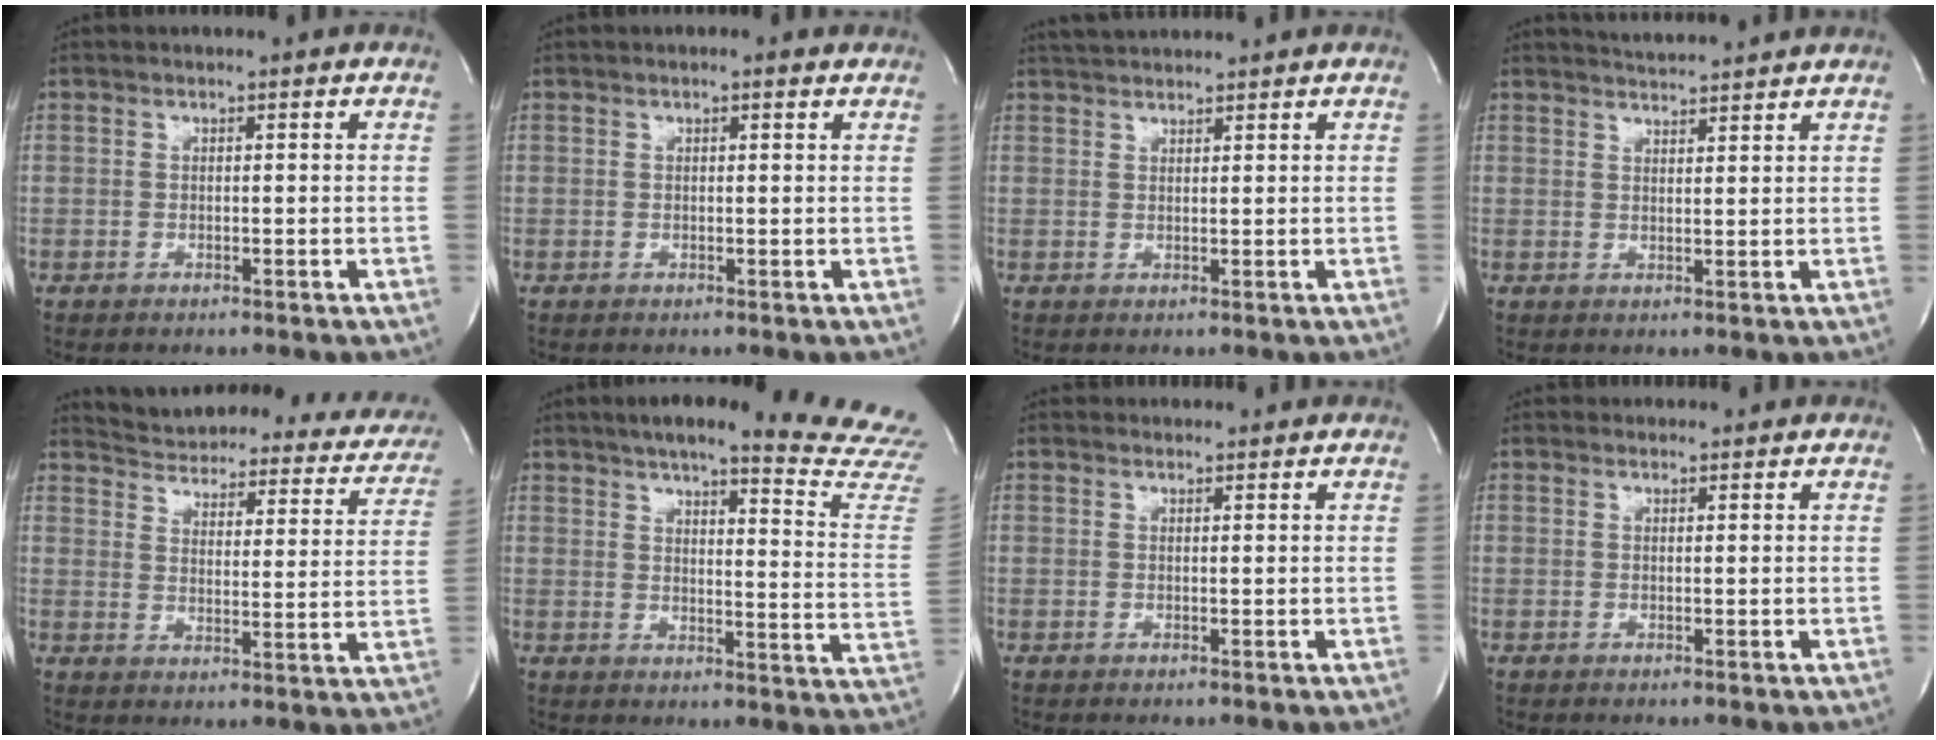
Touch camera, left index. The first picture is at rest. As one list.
[{"total": 0.8, "force": [0.3, 0.3, 0.7], "torque": [-0.014, -0.002, 0.000]}, {"total": 3.8, "force": [3.6, 0.4, 0.9], "torque": [-0.020, 0.027, 0.066]}, {"total": 4.7, "force": [4.5, -0.6, 0.8], "torque": [-0.019, 0.008, 0.064]}, {"total": 23.7, "force": [21.3, 6.7, 8.1], "torque": [-0.111, -0.051, 0.243]}, {"total": 24.7, "force": [23.1, 0.9, 8.8], "torque": [-0.117, -0.130, 0.256]}, {"total": 3.9, "force": [3.7, 1.0, 0.2], "torque": [-0.004, 0.019, 0.042]}, {"total": 2.2, "force": [2.1, 0.6, 0.0], "torque": [-0.008, 0.009, 0.021]}]